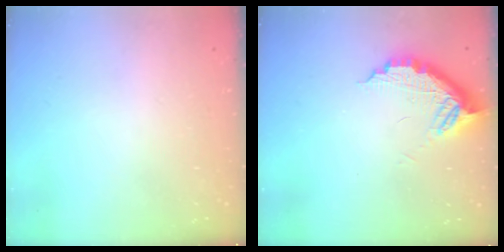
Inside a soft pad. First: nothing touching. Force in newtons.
{"total": 10.1, "press": 10.0, "slide": 0.9}